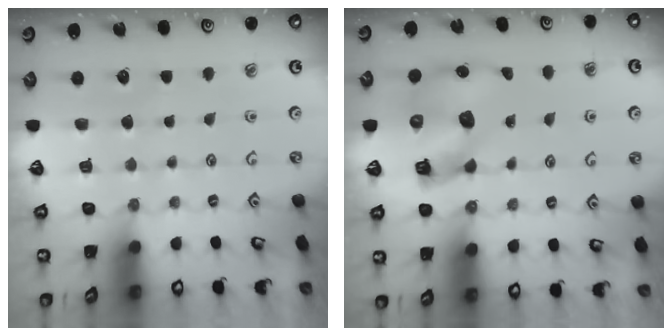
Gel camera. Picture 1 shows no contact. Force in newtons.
{"total": 10.6, "press": 10.5, "slide": 1.3}